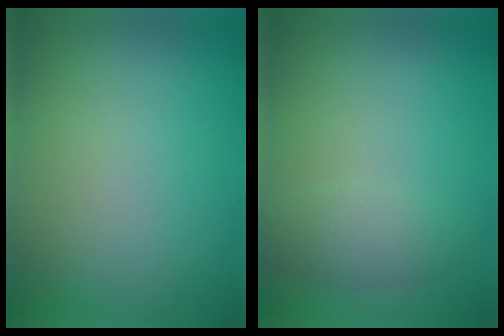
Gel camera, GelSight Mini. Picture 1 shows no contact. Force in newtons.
{"total": 2.0, "press": 2.0, "slide": 0.0}